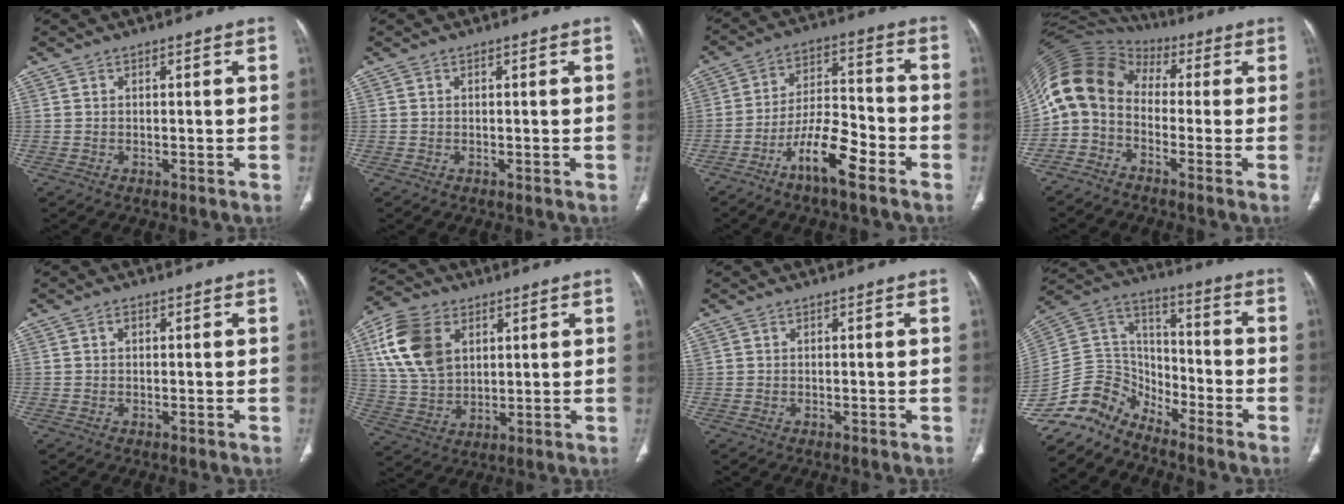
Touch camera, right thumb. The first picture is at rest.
{"total": 0.0}
{"total": 11.3, "force": [-6.7, 3.2, 8.5], "torque": [-0.156, 0.049, -0.121]}
{"total": 11.2, "force": [-1.5, 8.7, 6.9], "torque": [-0.127, 0.062, -0.047]}
{"total": 0.9, "force": [0.3, 0.6, 0.6], "torque": [-0.007, 0.003, 0.004]}
{"total": 14.4, "force": [5.1, 9.9, 9.2], "torque": [-0.168, -0.008, 0.102]}
{"total": 0.0}
{"total": 12.6, "force": [-10.9, 5.7, 2.5], "torque": [-0.045, 0.099, -0.221]}